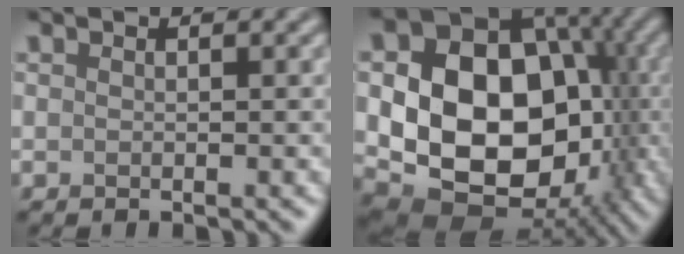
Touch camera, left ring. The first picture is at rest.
{"total": 16.1, "force": [-0.7, 12.1, 10.6], "torque": [-0.150, -0.020, -0.006]}